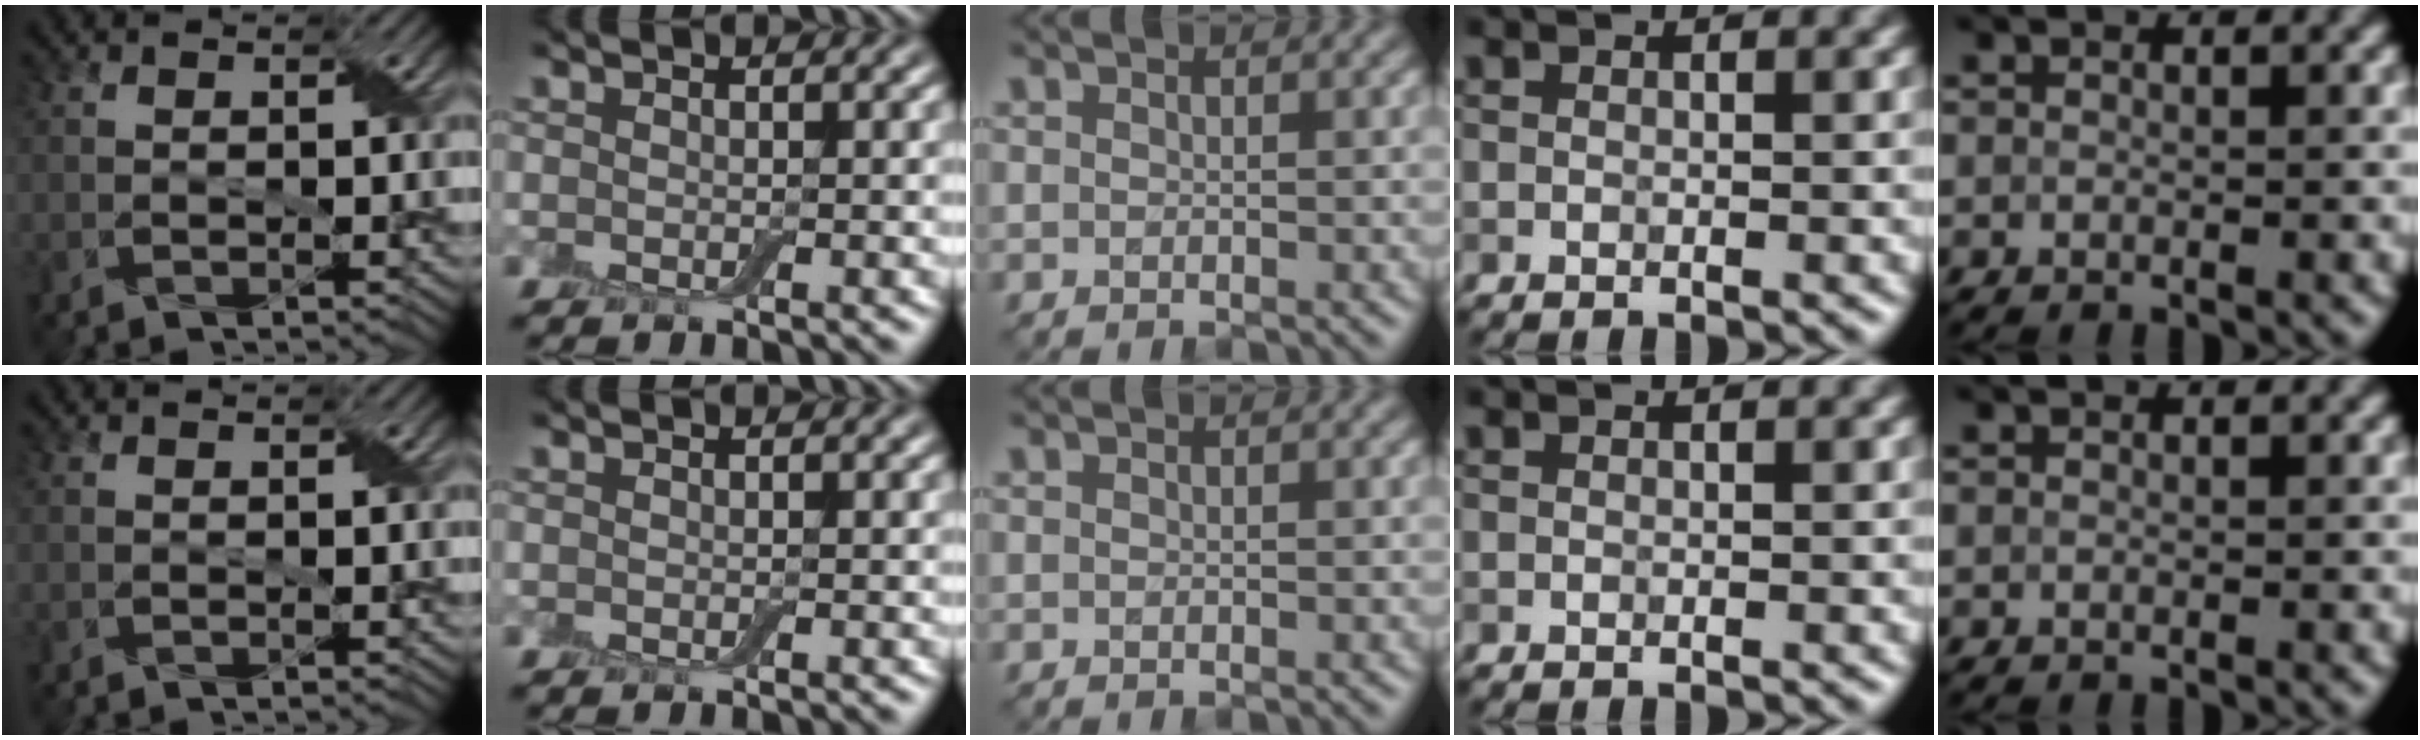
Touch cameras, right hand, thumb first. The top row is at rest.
{}